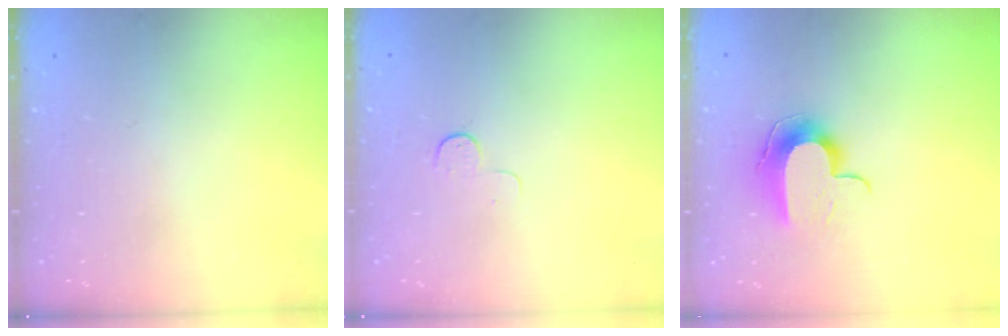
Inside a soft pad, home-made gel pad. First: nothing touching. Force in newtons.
{"total": 3.8, "press": 3.8, "slide": 0.4}
{"total": 10.5, "press": 10.5, "slide": 1.1}